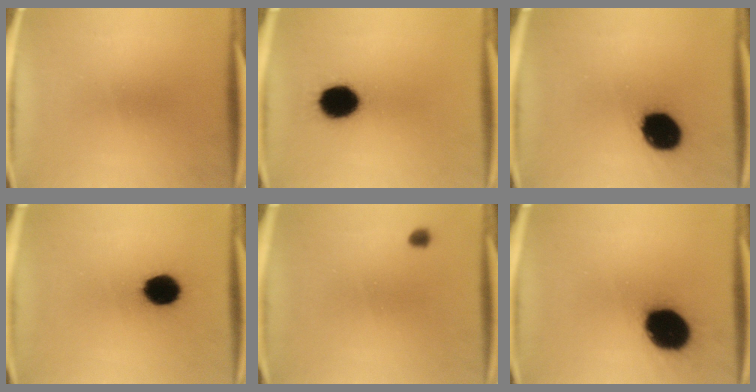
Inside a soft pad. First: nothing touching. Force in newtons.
{"total": 13.4}
{"total": 14.4}
{"total": 10.5}
{"total": 1.3}
{"total": 18.6}